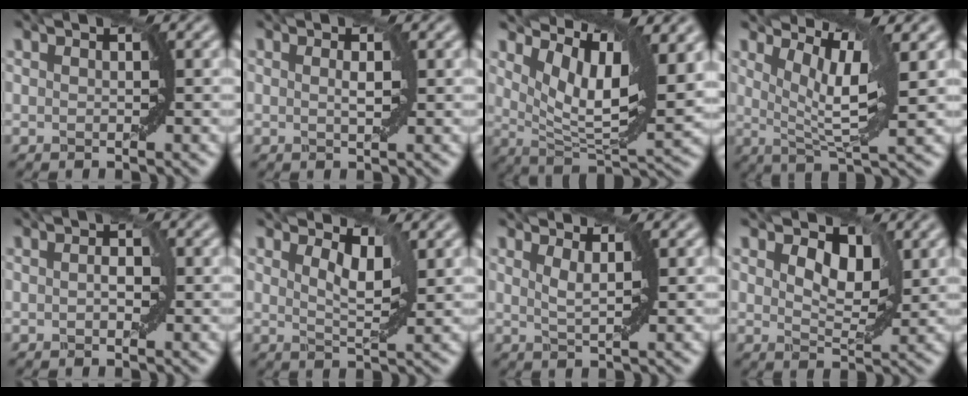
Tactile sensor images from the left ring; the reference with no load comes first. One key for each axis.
{"total": 0.8, "fx": 0.1, "fy": 0.3, "fz": 0.7, "tx": -0.007, "ty": 0.004, "tz": -0.002}
{"total": 8.0, "fx": 3.8, "fy": 2.5, "fz": 6.6, "tx": -0.124, "ty": 0.001, "tz": 0.077}
{"total": 5.3, "fx": 1.9, "fy": 1.1, "fz": 4.9, "tx": -0.082, "ty": 0.002, "tz": 0.041}
{"total": 1.5, "fx": 0.1, "fy": 1.0, "fz": 1.1, "tx": -0.016, "ty": 0.015, "tz": -0.016}
{"total": 2.5, "fx": 0.9, "fy": 0.9, "fz": 2.2, "tx": -0.044, "ty": 0.003, "tz": 0.020}
{"total": 1.3, "fx": 0.7, "fy": 0.2, "fz": 1.0, "tx": -0.021, "ty": 0.000, "tz": 0.018}
{"total": 4.2, "fx": 1.5, "fy": 2.3, "fz": 3.2, "tx": -0.056, "ty": 0.010, "tz": 0.020}